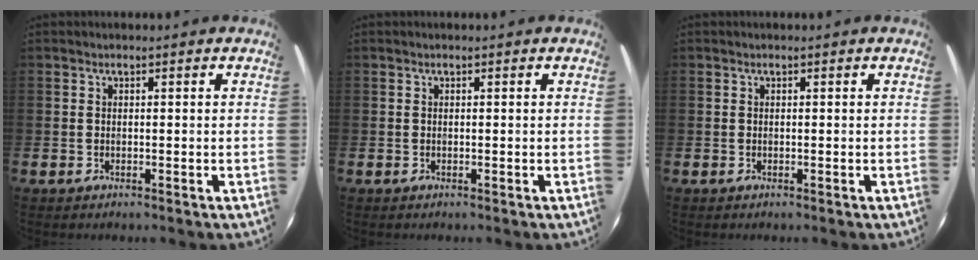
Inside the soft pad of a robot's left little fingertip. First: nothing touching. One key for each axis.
{"total": 0.0}
{"total": 0.0}